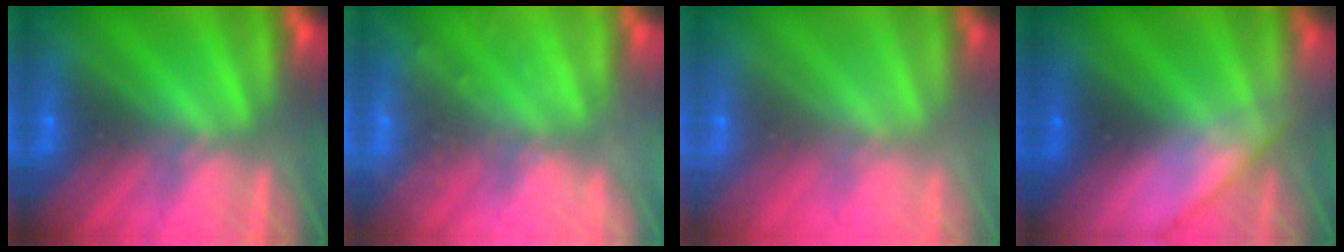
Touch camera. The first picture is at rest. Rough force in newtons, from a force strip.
{"total": 2.4}
{"total": 8.7}
{"total": 2.9}